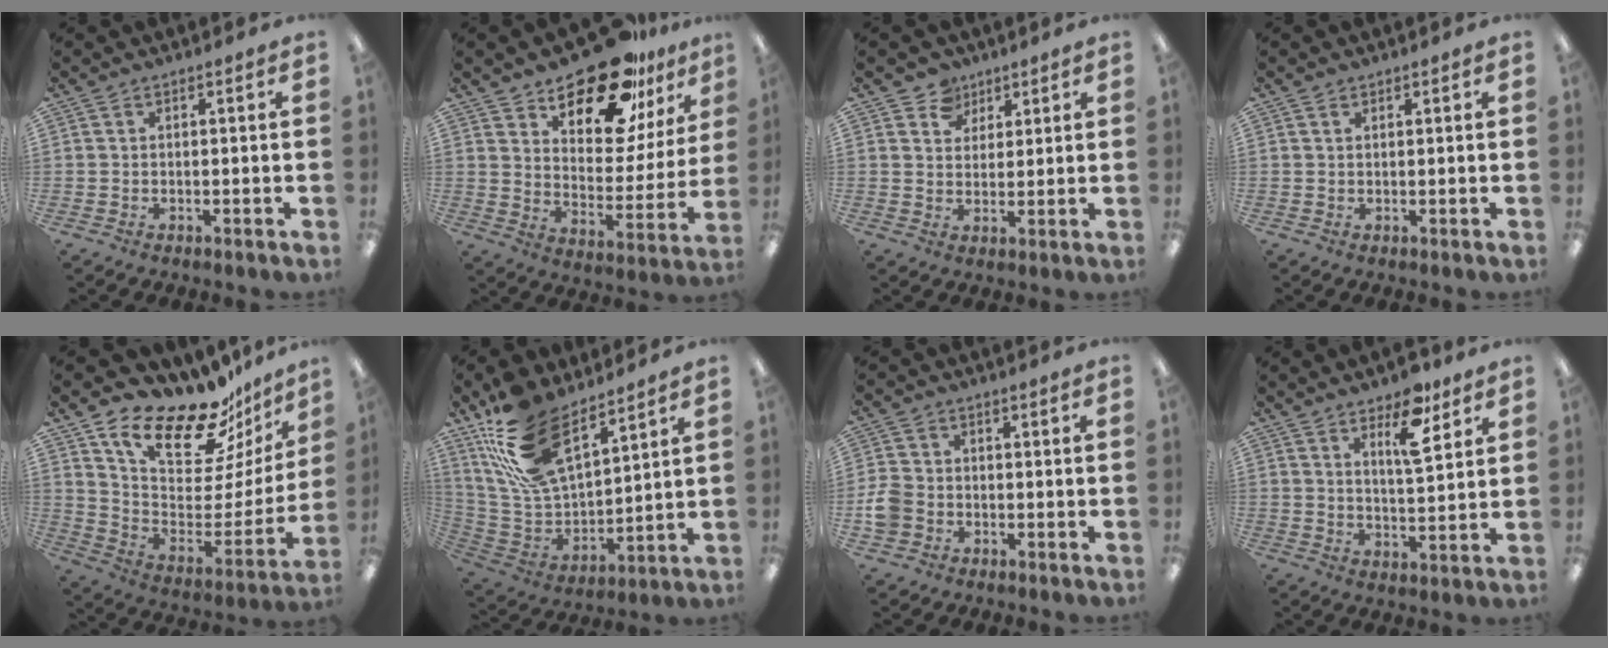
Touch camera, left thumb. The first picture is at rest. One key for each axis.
{"total": 20.4, "fx": 16.2, "fy": 8.2, "fz": 9.3, "tx": -0.143, "ty": -0.116, "tz": 0.280}
{"total": 6.1, "fx": 3.9, "fy": 4.6, "fz": 0.7, "tx": -0.013, "ty": -0.017, "tz": 0.070}
{"total": 0.9, "fx": 0.6, "fy": 0.5, "fz": 0.4, "tx": -0.010, "ty": 0.000, "tz": 0.012}
{"total": 20.8, "fx": 16.7, "fy": 7.6, "fz": 9.9, "tx": -0.159, "ty": -0.132, "tz": 0.286}
{"total": 20.4, "fx": 13.0, "fy": 9.8, "fz": 12.3, "tx": -0.261, "ty": -0.059, "tz": 0.244}
{"total": 5.3, "fx": -1.8, "fy": 4.4, "fz": 2.5, "tx": -0.051, "ty": 0.013, "tz": -0.031}
{"total": 9.8, "fx": 6.4, "fy": 3.5, "fz": 6.5, "tx": -0.089, "ty": -0.033, "tz": 0.102}